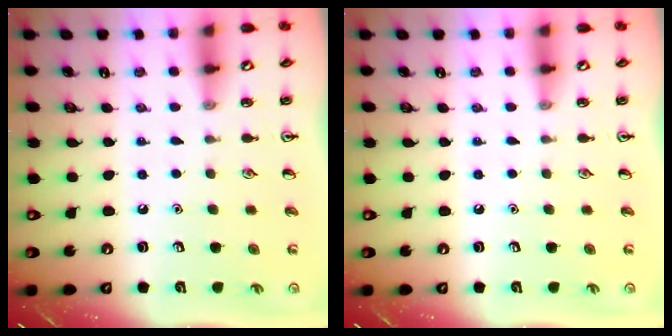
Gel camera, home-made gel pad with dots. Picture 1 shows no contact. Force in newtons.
{"total": 0.0}